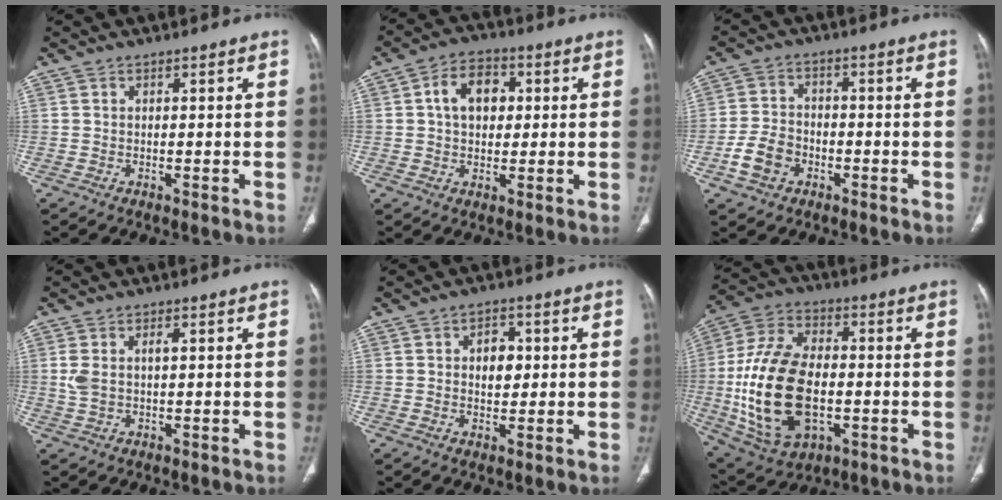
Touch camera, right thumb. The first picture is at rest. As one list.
[{"total": 8.4, "force": [1.5, 6.0, 5.7], "torque": [-0.066, 0.012, 0.019]}, {"total": 6.9, "force": [-2.8, 5.2, 3.6], "torque": [-0.063, 0.021, -0.050]}, {"total": 4.0, "force": [0.7, 2.0, 3.4], "torque": [-0.089, 0.010, 0.018]}, {"total": 4.9, "force": [0.8, 3.4, 3.4], "torque": [-0.026, 0.000, 0.009]}, {"total": 22.1, "force": [-2.9, 13.2, 17.5], "torque": [-0.333, 0.011, -0.037]}]